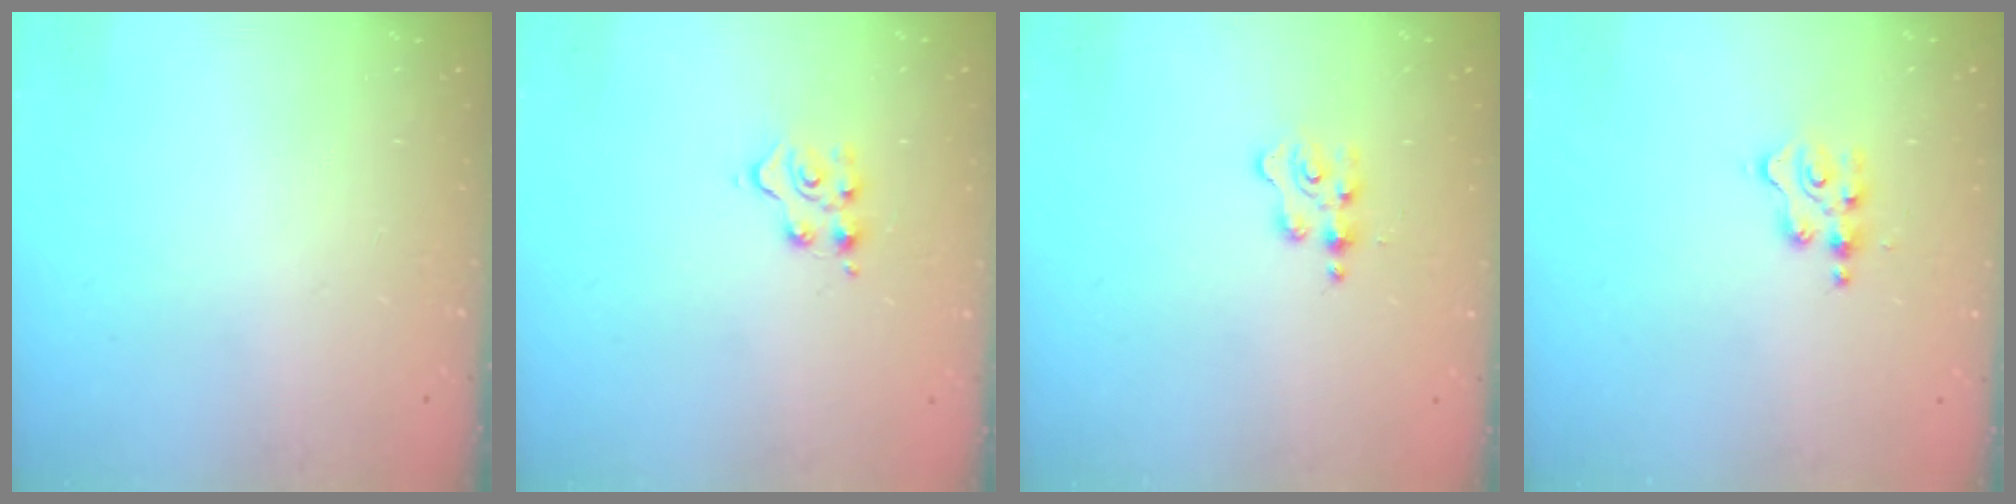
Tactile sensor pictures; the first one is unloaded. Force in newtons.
{"total": 5.8, "press": 5.8, "slide": 0.2}
{"total": 2.1, "press": 2.1, "slide": 0.4}
{"total": 3.9, "press": 3.9, "slide": 0.5}